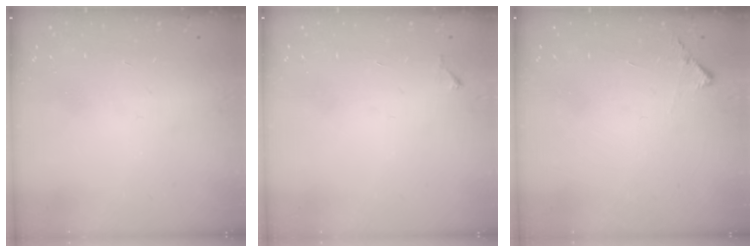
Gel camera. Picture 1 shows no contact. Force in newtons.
{"total": 4.2, "press": 4.1, "slide": 0.4}
{"total": 5.5, "press": 5.5, "slide": 0.4}